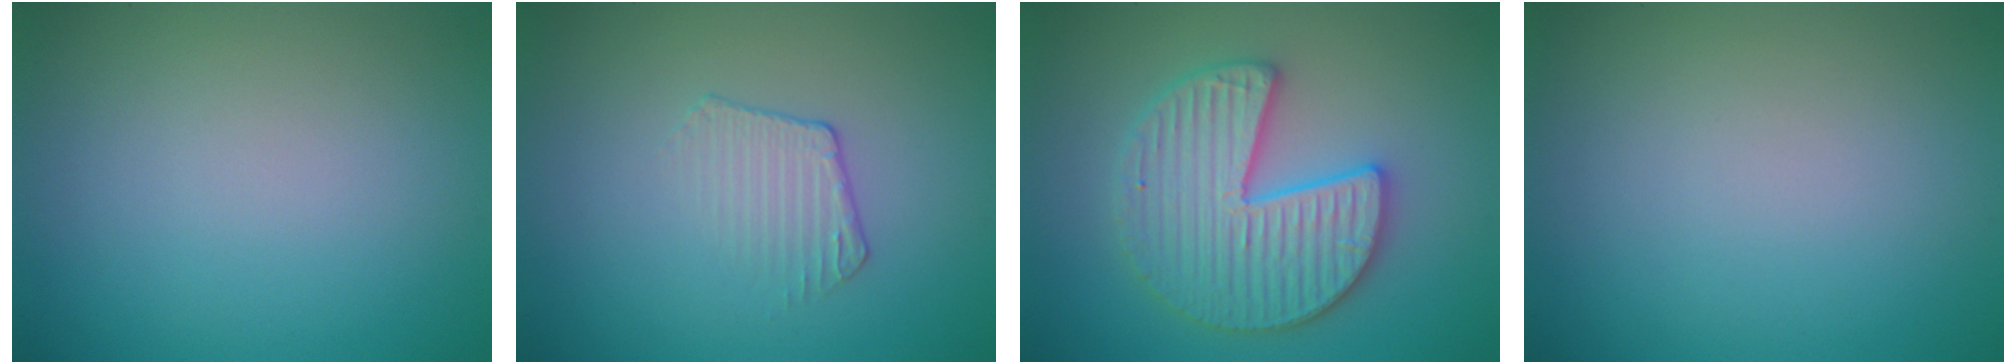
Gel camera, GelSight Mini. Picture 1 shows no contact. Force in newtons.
{"total": 1.8, "press": 0.9, "slide": 1.5}
{"total": 6.1, "press": 6.0, "slide": 1.0}
{"total": 0.0}